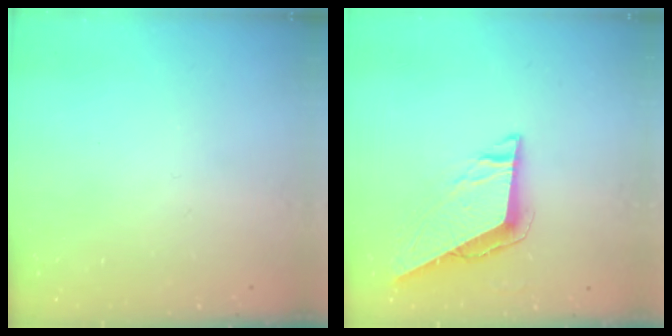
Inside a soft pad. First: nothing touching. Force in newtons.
{"total": 7.5, "press": 7.5, "slide": 0.3}